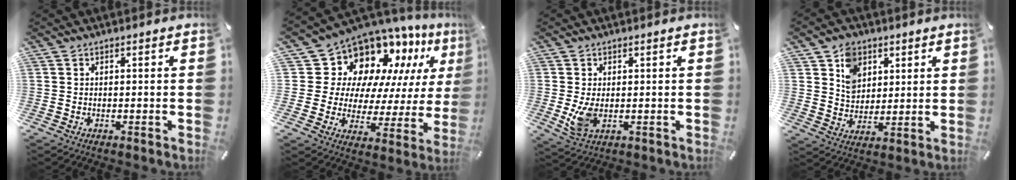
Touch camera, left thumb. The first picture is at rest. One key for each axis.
{"total": 13.6, "fx": 9.8, "fy": 8.8, "fz": 3.3, "tx": -0.065, "ty": -0.100, "tz": 0.174}
{"total": 6.2, "fx": -0.3, "fy": 3.4, "fz": 5.2, "tx": -0.099, "ty": -0.010, "tz": -0.007}
{"total": 8.0, "fx": 3.8, "fy": 6.6, "fz": 2.5, "tx": -0.040, "ty": -0.003, "tz": 0.069}